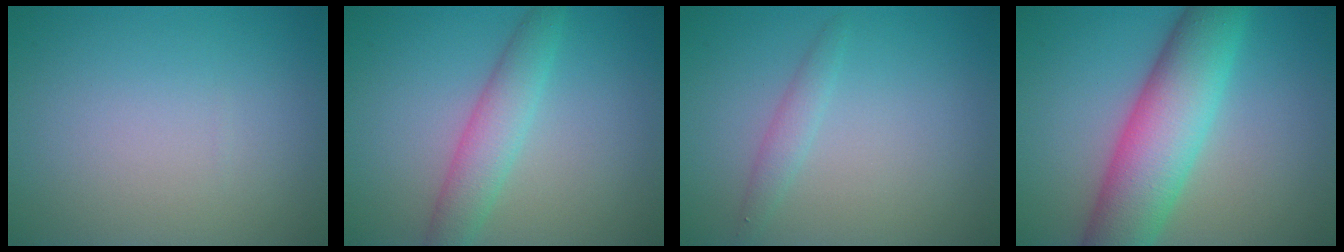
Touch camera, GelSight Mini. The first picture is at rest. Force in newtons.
{"total": 3.5, "press": 3.5, "slide": 0.0}
{"total": 1.4, "press": 1.4, "slide": 0.0}
{"total": 8.9, "press": 8.9, "slide": 0.4}